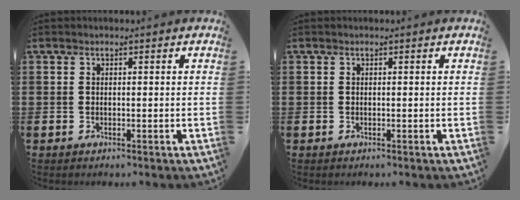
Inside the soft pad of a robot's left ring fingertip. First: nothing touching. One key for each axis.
{"total": 0.0}